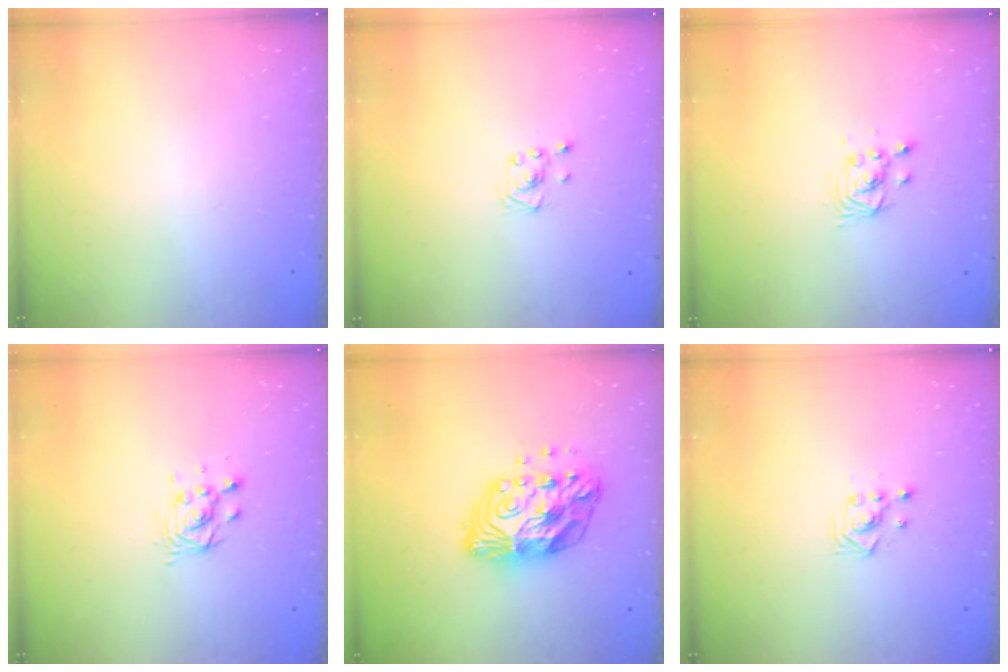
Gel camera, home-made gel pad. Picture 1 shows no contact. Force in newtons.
{"total": 3.0, "press": 2.9, "slide": 0.3}
{"total": 2.9, "press": 2.9, "slide": 0.1}
{"total": 4.7, "press": 4.7, "slide": 0.4}
{"total": 12.5, "press": 12.5, "slide": 0.9}
{"total": 3.3, "press": 3.3, "slide": 0.2}